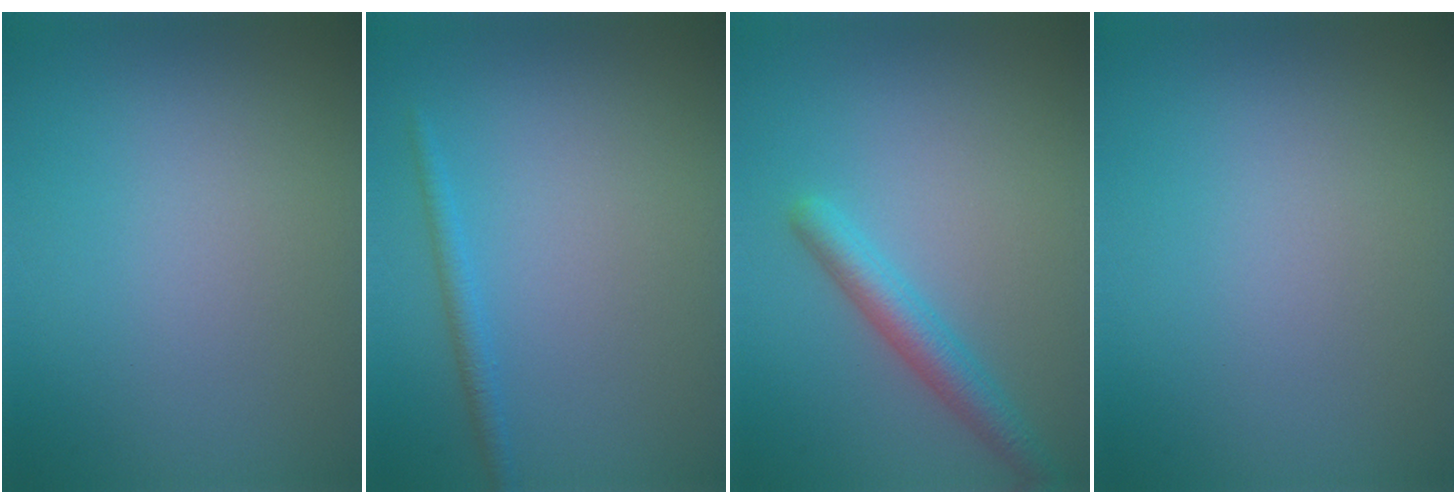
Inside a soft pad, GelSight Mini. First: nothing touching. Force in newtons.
{"total": 1.3, "press": 1.3, "slide": 0.1}
{"total": 2.9, "press": 2.9, "slide": 0.1}
{"total": 0.0}